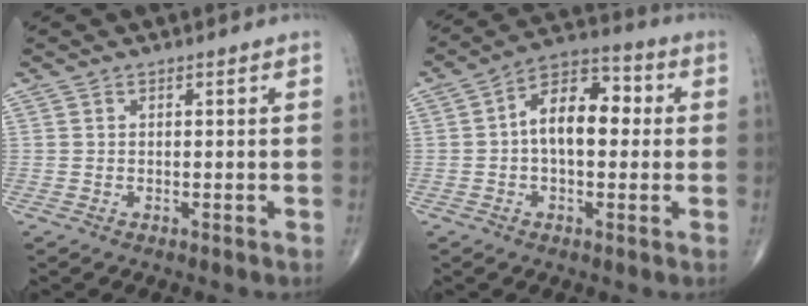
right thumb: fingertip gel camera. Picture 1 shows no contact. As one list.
[{"total": 11.6, "force": [0.7, 6.7, 9.4], "torque": [-0.136, 0.033, -0.001]}]